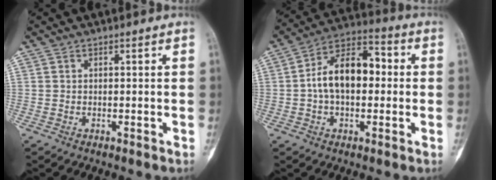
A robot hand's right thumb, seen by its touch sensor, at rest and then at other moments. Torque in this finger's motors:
{"motor_torque": [-0.21, 0.52, 1.24, -0.29, 0.17]}